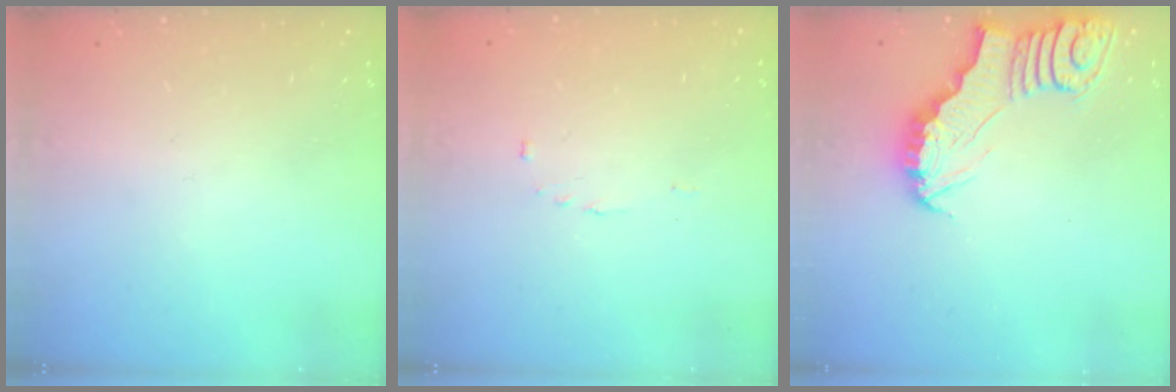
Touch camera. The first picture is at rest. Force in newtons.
{"total": 2.0, "press": 2.0, "slide": 0.3}
{"total": 3.4, "press": 3.3, "slide": 0.5}